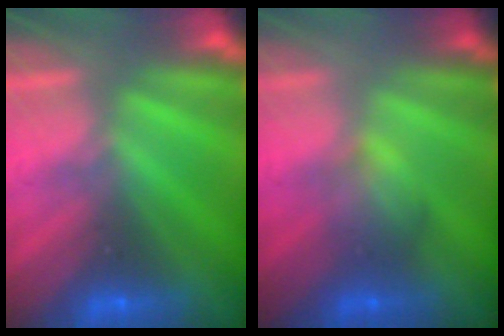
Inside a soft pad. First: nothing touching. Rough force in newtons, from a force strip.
{"total": 2.0}